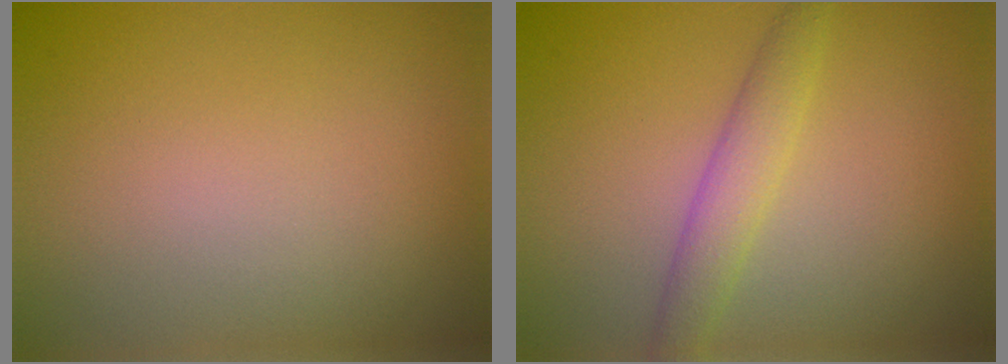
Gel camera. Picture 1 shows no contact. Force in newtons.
{"total": 2.8, "press": 2.8, "slide": 0.2}